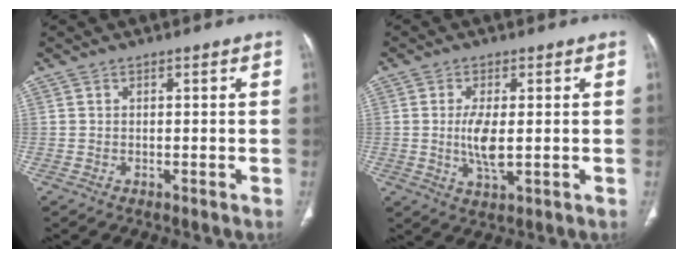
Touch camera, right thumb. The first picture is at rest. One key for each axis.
{"total": 5.8, "fx": 0.0, "fy": 2.0, "fz": 5.5, "tx": -0.114, "ty": -0.014, "tz": 0.003}